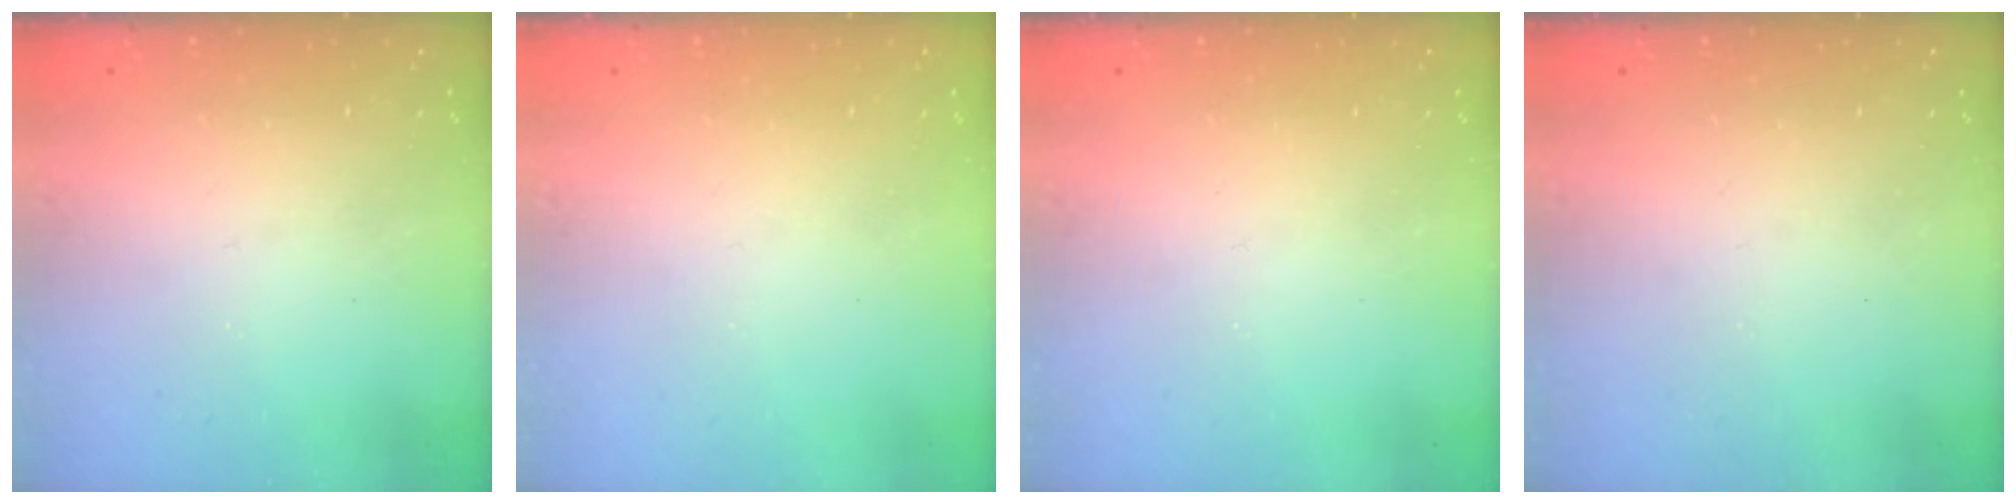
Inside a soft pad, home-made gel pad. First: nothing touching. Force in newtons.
{"total": 0.0}
{"total": 0.0}
{"total": 0.0}